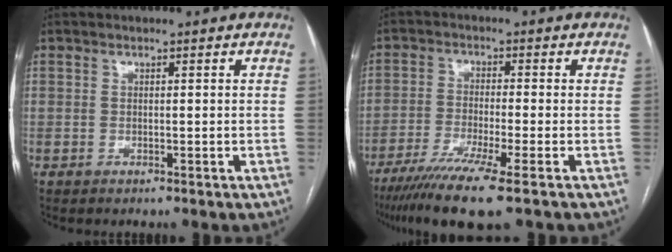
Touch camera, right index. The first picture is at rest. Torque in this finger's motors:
{"motor_torque": [1.40, -0.73, 0.57, 0.17]}